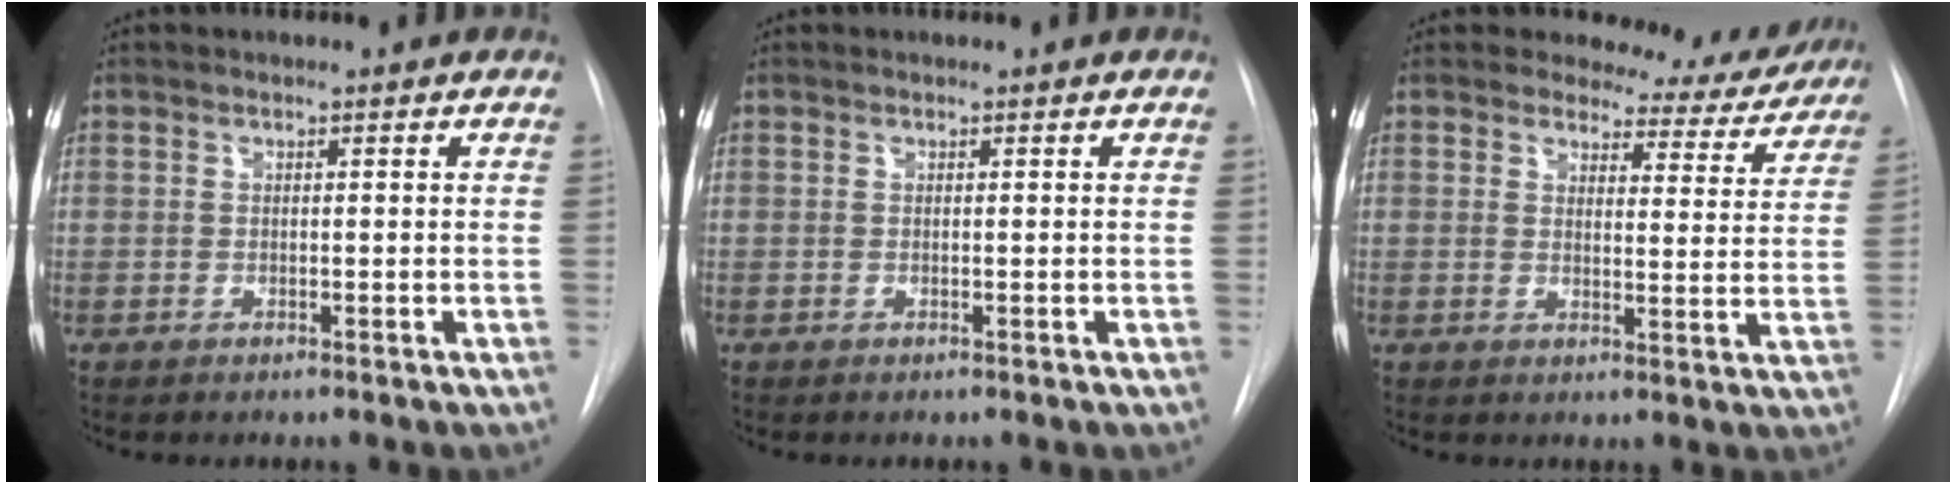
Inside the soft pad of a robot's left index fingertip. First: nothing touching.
{"total": 0.0}
{"total": 9.9, "force": [9.3, 3.4, 0.7], "torque": [0.018, -0.032, 0.087]}